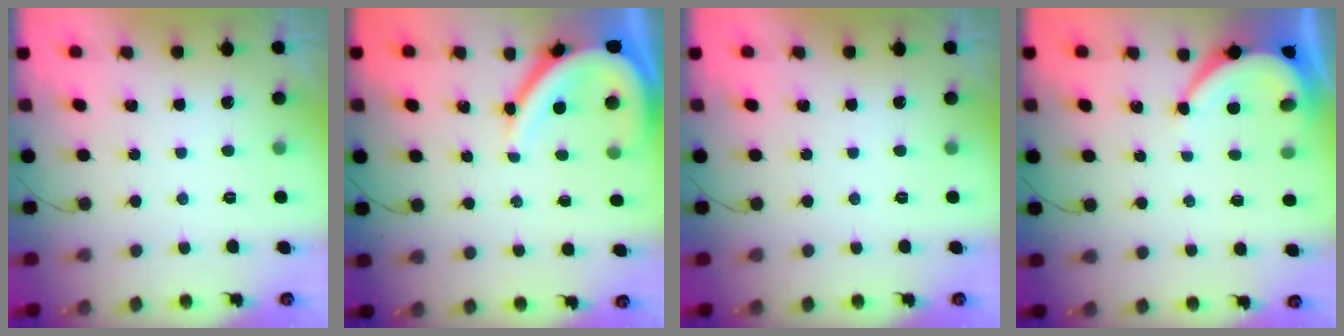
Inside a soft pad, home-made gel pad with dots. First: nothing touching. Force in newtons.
{"total": 9.9, "press": 9.8, "slide": 1.0}
{"total": 0.0}
{"total": 5.3, "press": 5.2, "slide": 0.6}